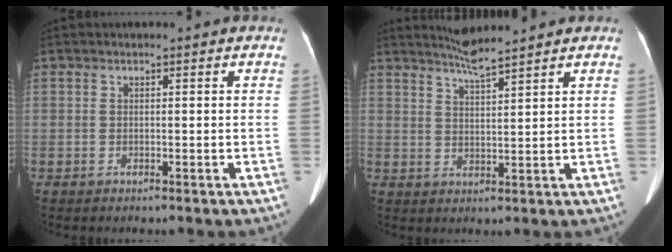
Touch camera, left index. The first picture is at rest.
{"total": 4.3, "force": [4.0, -0.8, 1.6], "torque": [-0.036, -0.002, 0.077]}